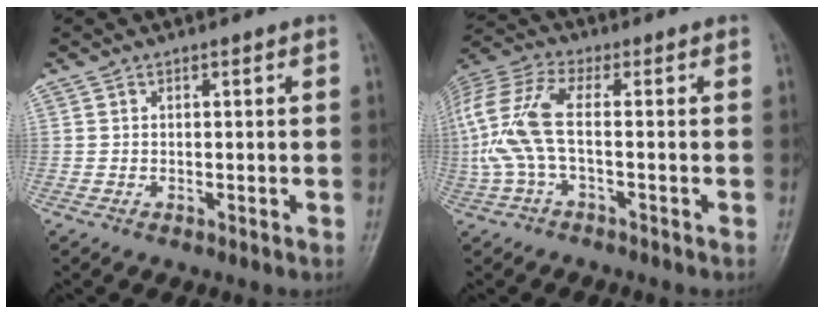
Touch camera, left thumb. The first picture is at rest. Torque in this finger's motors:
{"motor_torque": [1.33, 2.91, 0.16, -0.07, 0.28]}